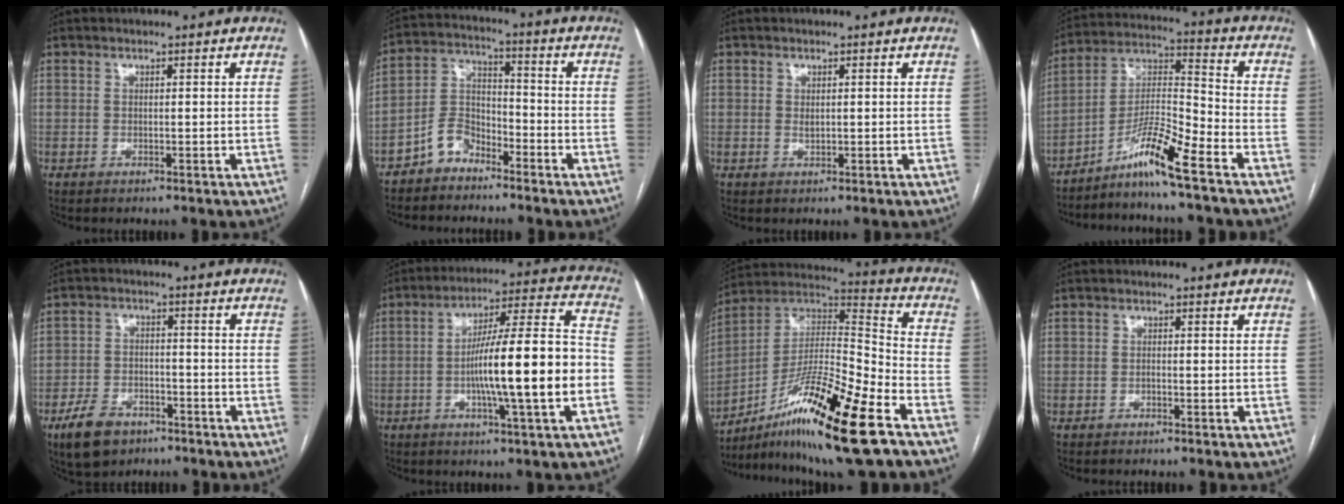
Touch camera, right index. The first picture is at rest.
{"total": 6.4, "force": [-4.7, 3.6, 2.5], "torque": [-0.054, 0.012, -0.093]}
{"total": 0.8, "force": [0.1, 0.6, 0.6], "torque": [-0.007, 0.000, 0.003]}
{"total": 10.7, "force": [-7.4, -0.7, 7.7], "torque": [-0.150, -0.003, -0.135]}
{"total": 7.7, "force": [-4.9, 4.6, 3.9], "torque": [-0.085, 0.000, -0.081]}
{"total": 17.2, "force": [-3.7, 0.4, 16.8], "torque": [-0.270, 0.012, -0.060]}
{"total": 20.1, "force": [-11.8, 0.8, 16.3], "torque": [-0.298, -0.007, -0.206]}
{"total": 0.7, "force": [-0.4, 0.5, 0.1], "torque": [0.000, 0.004, -0.010]}